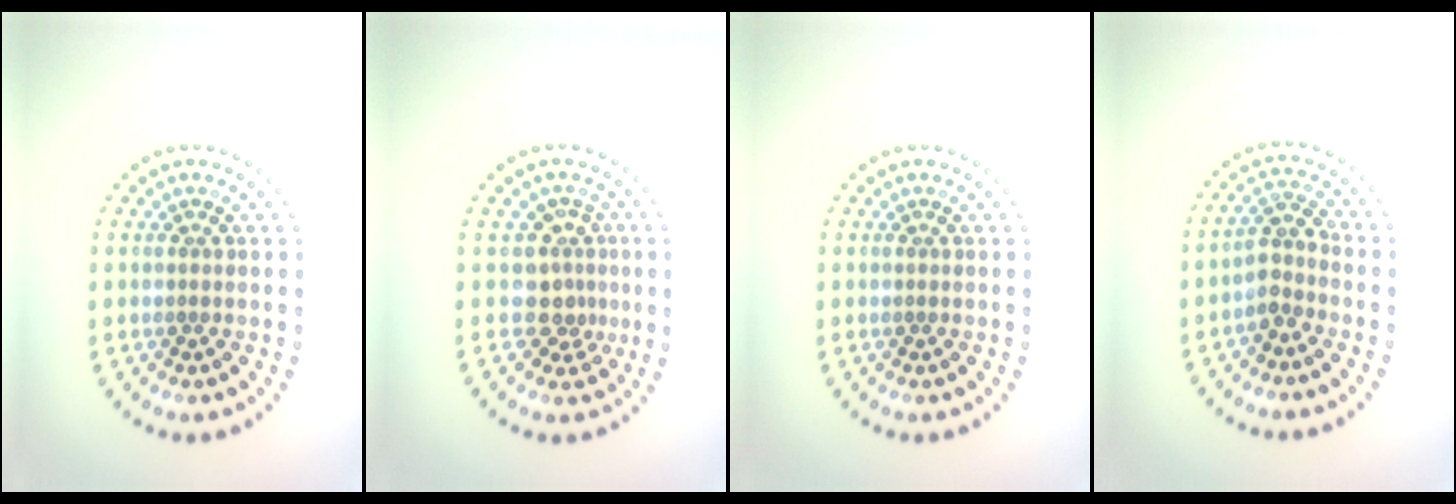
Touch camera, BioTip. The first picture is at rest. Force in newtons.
{"total": 2.8, "press": 2.1, "slide": 1.9}
{"total": 0.0}
{"total": 2.4, "press": 1.9, "slide": 1.5}